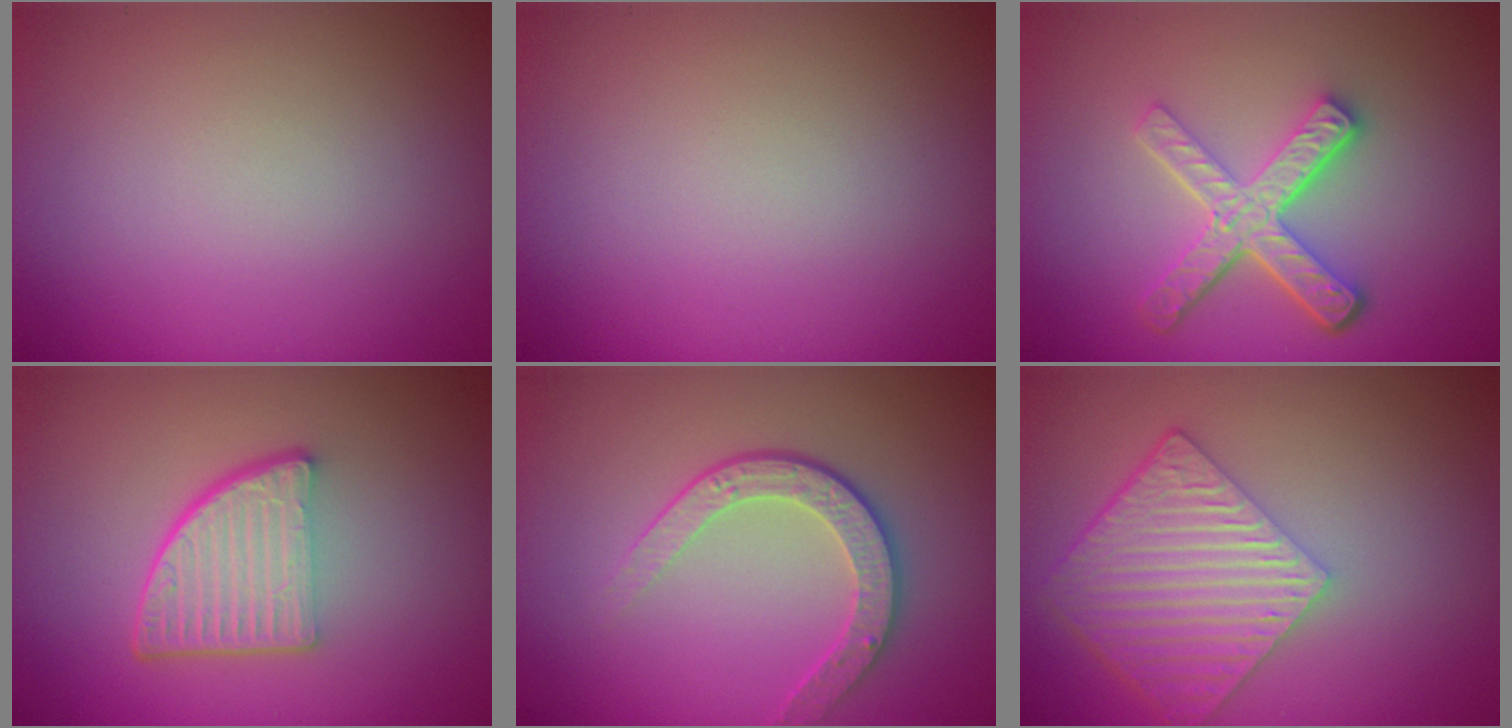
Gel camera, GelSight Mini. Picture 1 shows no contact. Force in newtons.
{"total": 0.0}
{"total": 5.0, "press": 3.6, "slide": 3.4}
{"total": 5.2, "press": 3.6, "slide": 3.8}
{"total": 3.4, "press": 2.9, "slide": 1.8}
{"total": 6.2, "press": 4.5, "slide": 4.3}